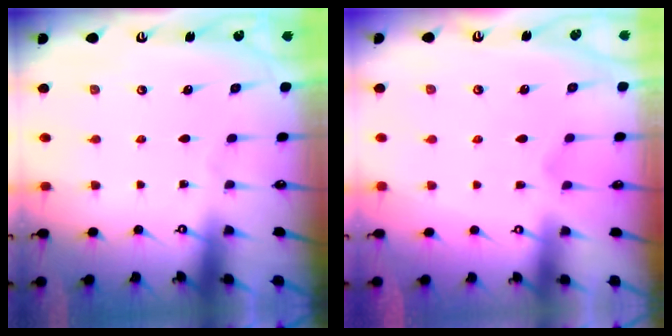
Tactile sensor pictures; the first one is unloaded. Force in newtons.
{"total": 1.2, "press": 0.3, "slide": 1.1}